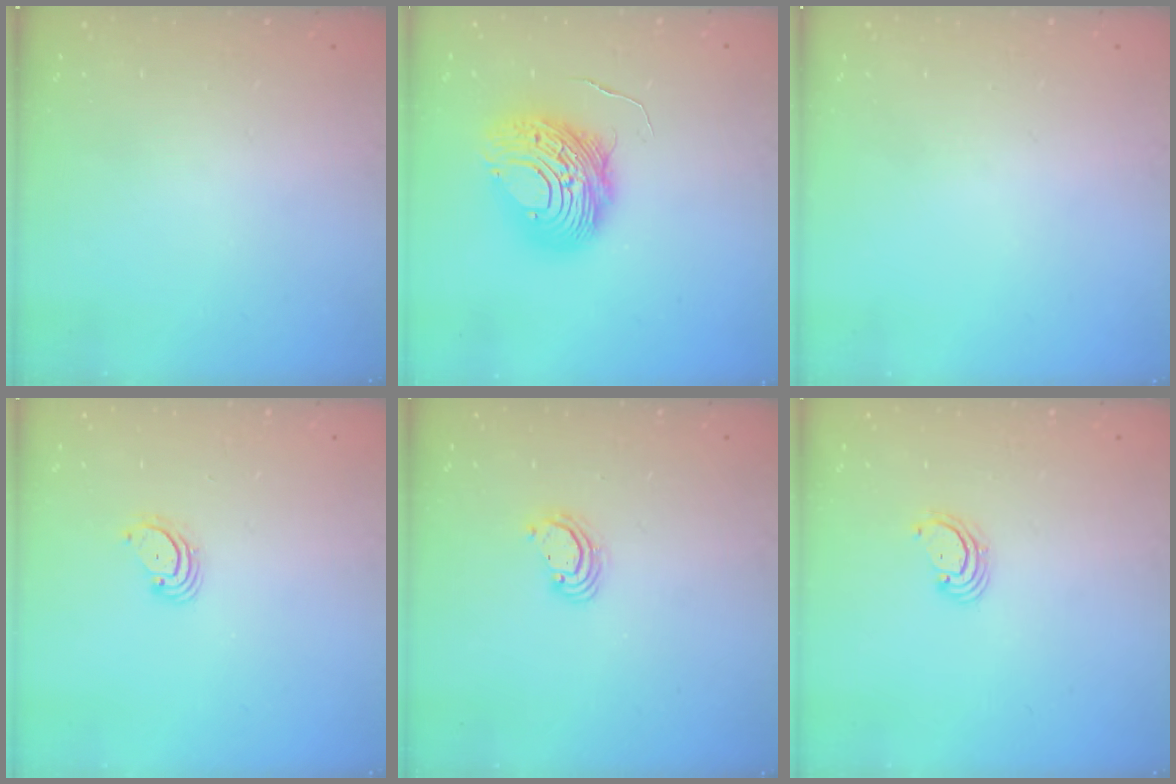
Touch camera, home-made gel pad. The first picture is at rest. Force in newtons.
{"total": 13.2, "press": 13.2, "slide": 1.3}
{"total": 0.0}
{"total": 3.1, "press": 3.1, "slide": 0.3}
{"total": 3.9, "press": 3.9, "slide": 0.2}
{"total": 2.3, "press": 2.3, "slide": 0.1}